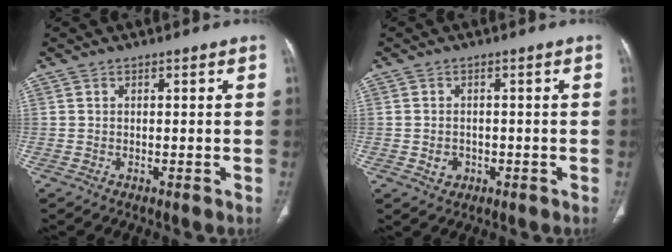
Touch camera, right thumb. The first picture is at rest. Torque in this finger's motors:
{"motor_torque": [-0.26, 0.06, 0.02, 0.32, 0.08]}